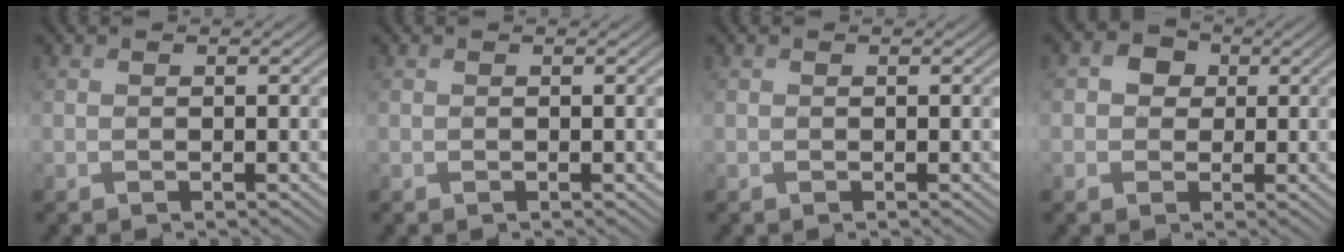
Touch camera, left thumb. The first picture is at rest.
{"total": 0.0}
{"total": 0.0}
{"total": 3.4, "force": [0.3, 3.2, 1.3], "torque": [-0.031, 0.006, -0.004]}